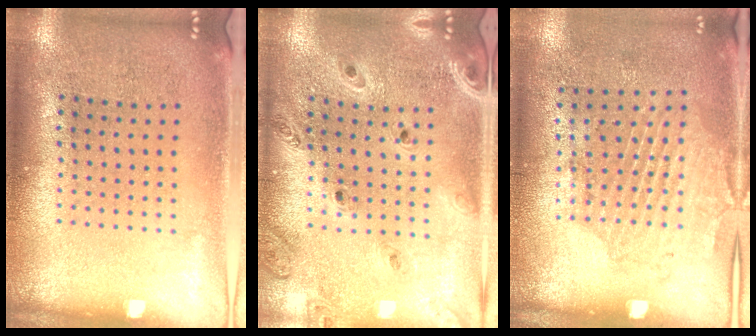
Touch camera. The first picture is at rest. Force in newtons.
{"total": 1.3, "press": 1.3, "slide": 0.2}
{"total": 1.8, "press": 1.2, "slide": 1.4}